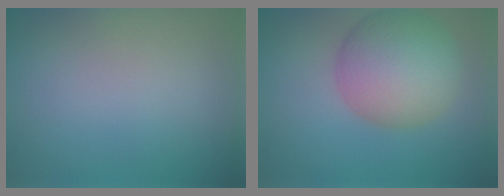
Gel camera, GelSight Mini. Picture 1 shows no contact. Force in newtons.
{"total": 7.6, "press": 7.6, "slide": 0.4}